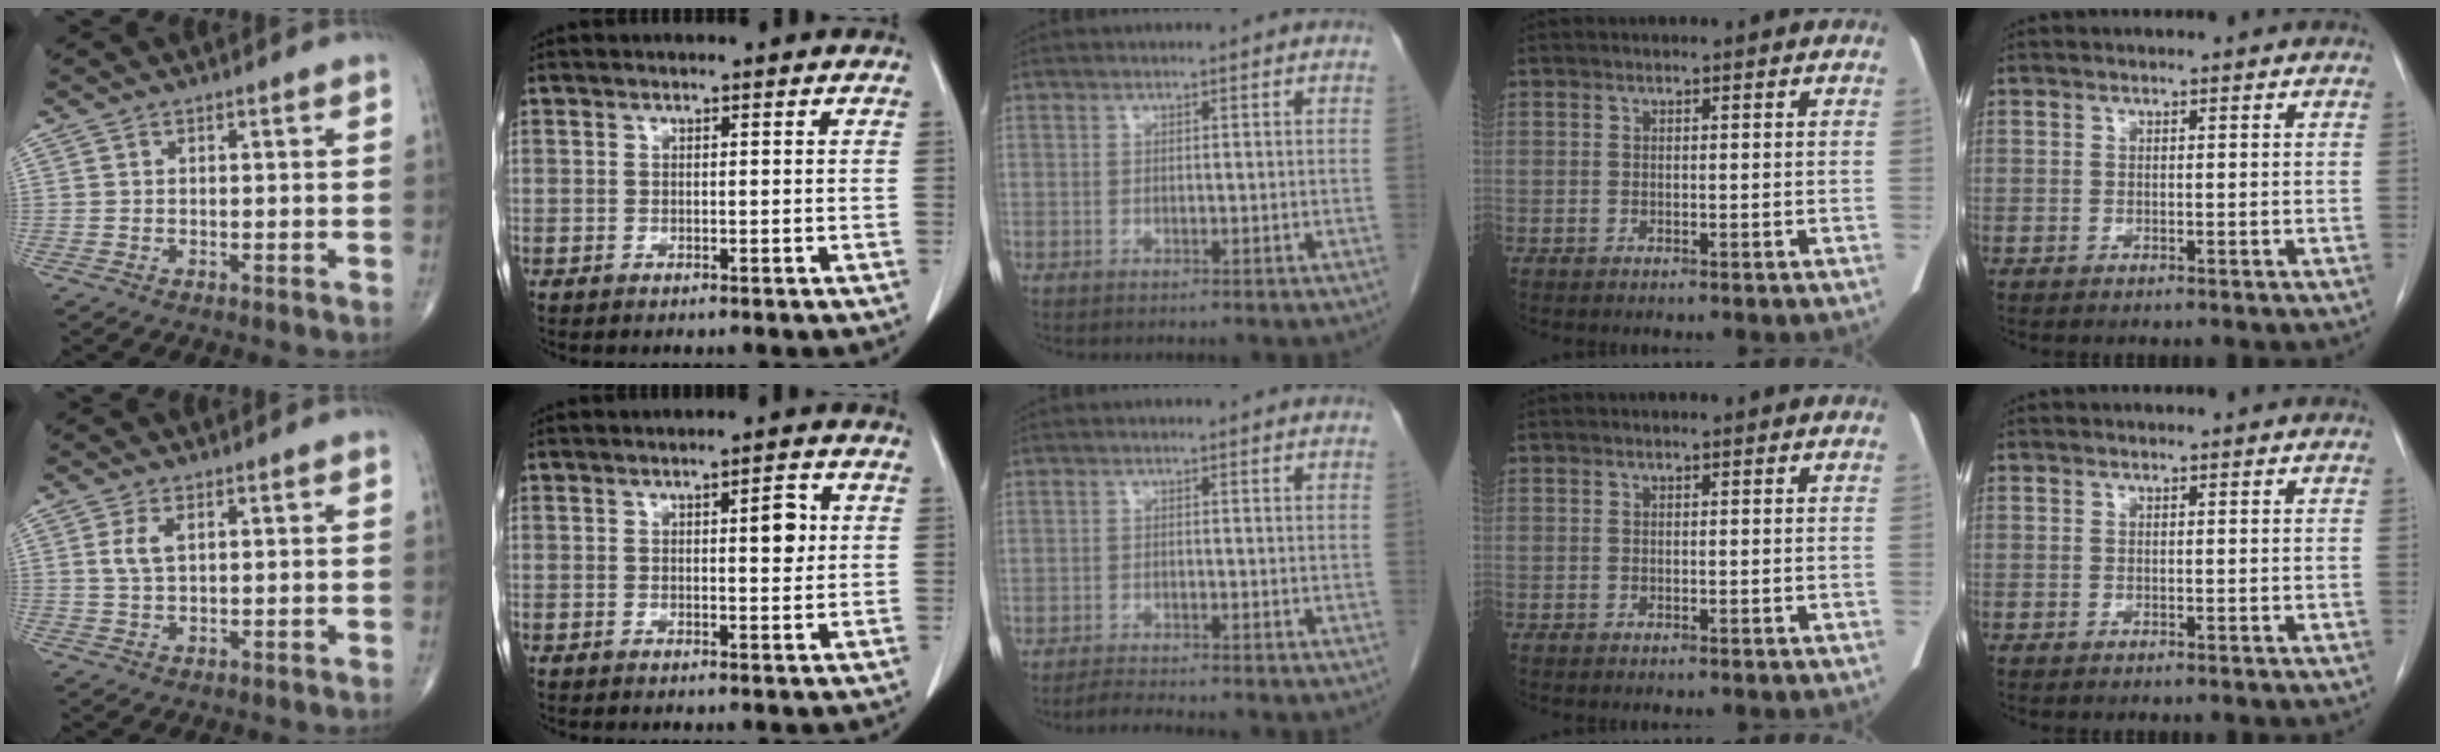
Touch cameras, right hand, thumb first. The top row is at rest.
{"thumb": {"total": 3.4, "force": [1.1, 1.6, 2.8], "torque": [-0.061, 0.000, 0.024]}, "index": {"total": 3.5, "force": [0.8, 1.1, 3.2], "torque": [-0.044, 0.001, 0.009]}, "middle": {"total": 3.0, "force": [-2.8, -0.2, 1.0], "torque": [-0.024, -0.013, -0.047]}}